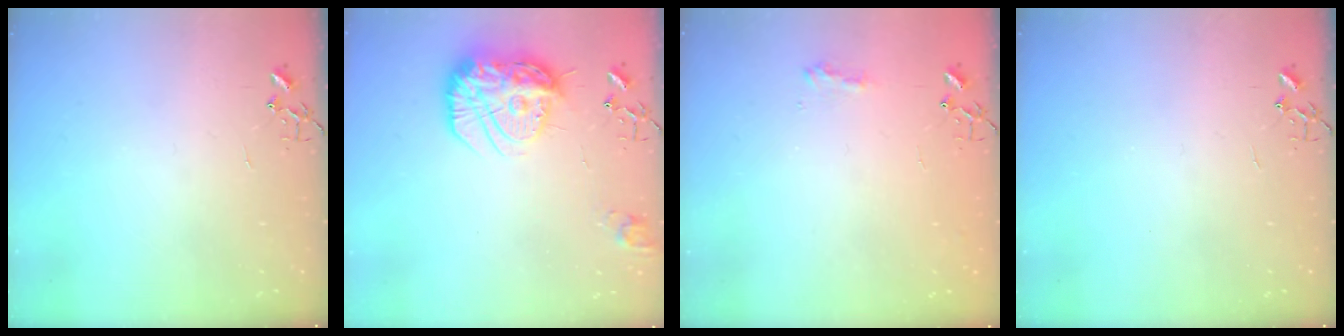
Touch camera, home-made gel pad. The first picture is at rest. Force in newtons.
{"total": 19.1, "press": 19.1, "slide": 1.1}
{"total": 7.8, "press": 7.8, "slide": 0.3}
{"total": 0.0}